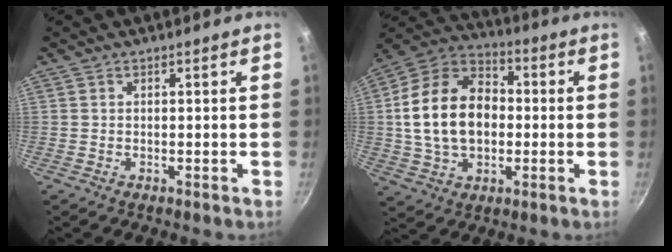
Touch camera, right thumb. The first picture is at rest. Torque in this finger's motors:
{"motor_torque": [-0.34, 1.01, 1.23, -0.38, 0.43]}